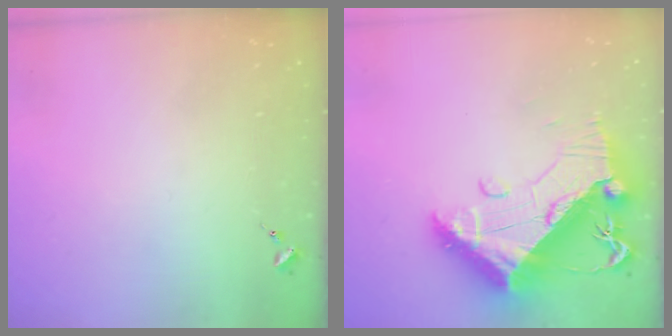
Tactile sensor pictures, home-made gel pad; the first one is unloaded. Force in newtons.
{"total": 19.4, "press": 19.3, "slide": 2.1}